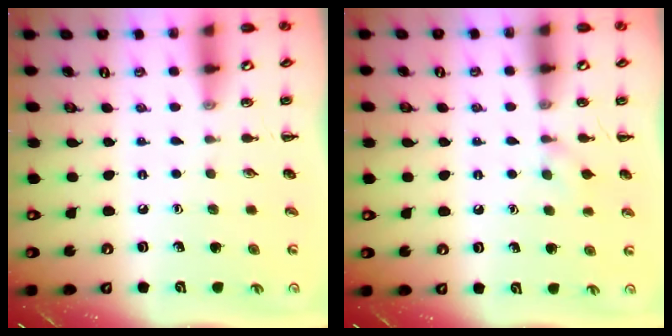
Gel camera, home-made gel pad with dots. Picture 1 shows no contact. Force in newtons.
{"total": 4.0, "press": 3.7, "slide": 1.5}